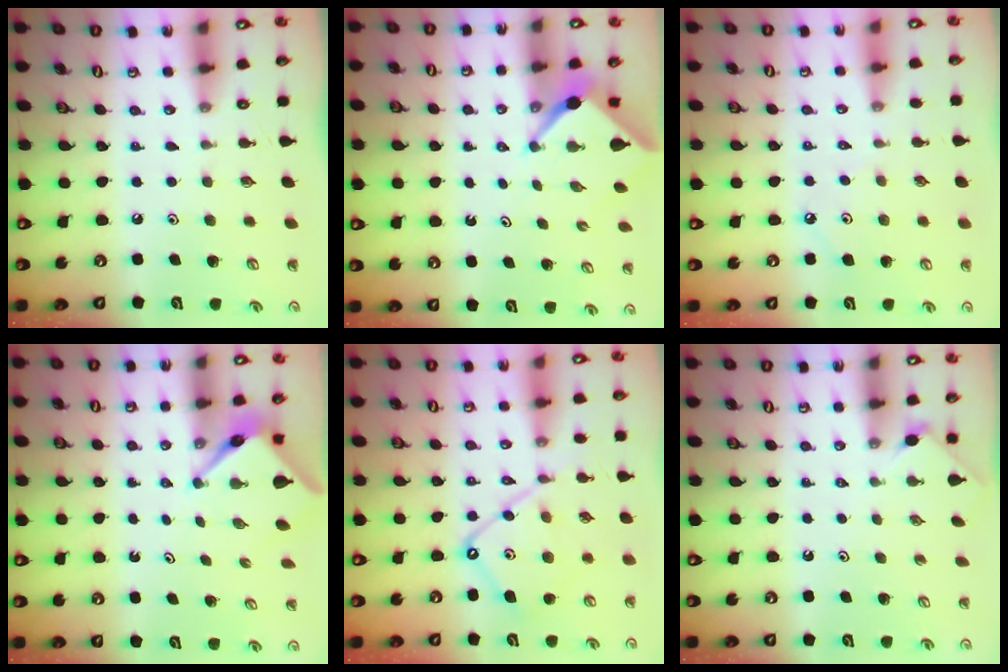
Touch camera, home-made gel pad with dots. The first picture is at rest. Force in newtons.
{"total": 3.6, "press": 3.6, "slide": 0.3}
{"total": 2.8, "press": 2.7, "slide": 0.5}
{"total": 4.0, "press": 4.0, "slide": 0.2}
{"total": 12.5, "press": 12.5, "slide": 1.1}
{"total": 0.7, "press": 0.6, "slide": 0.2}